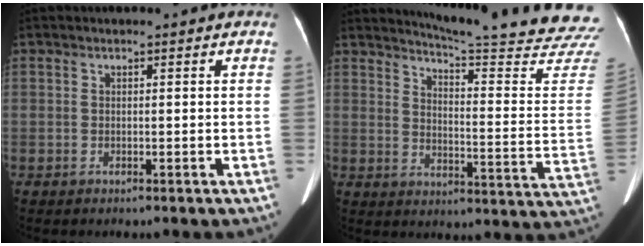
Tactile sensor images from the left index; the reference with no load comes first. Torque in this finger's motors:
{"motor_torque": [0.27, -0.85, 0.02, 0.02]}